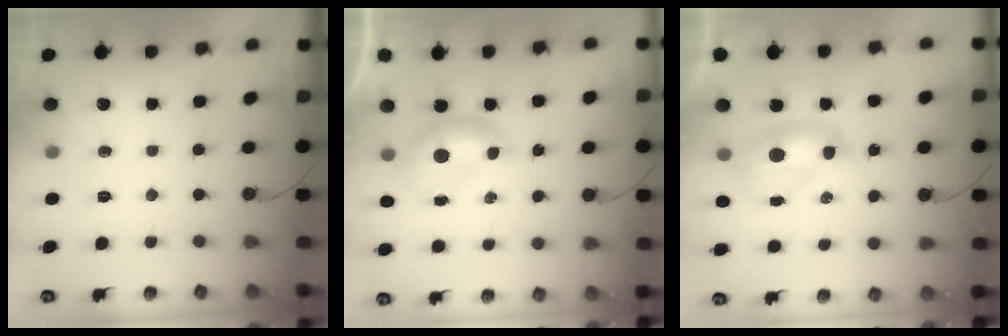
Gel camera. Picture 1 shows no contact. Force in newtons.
{"total": 0.0}
{"total": 2.1, "press": 2.1, "slide": 0.2}